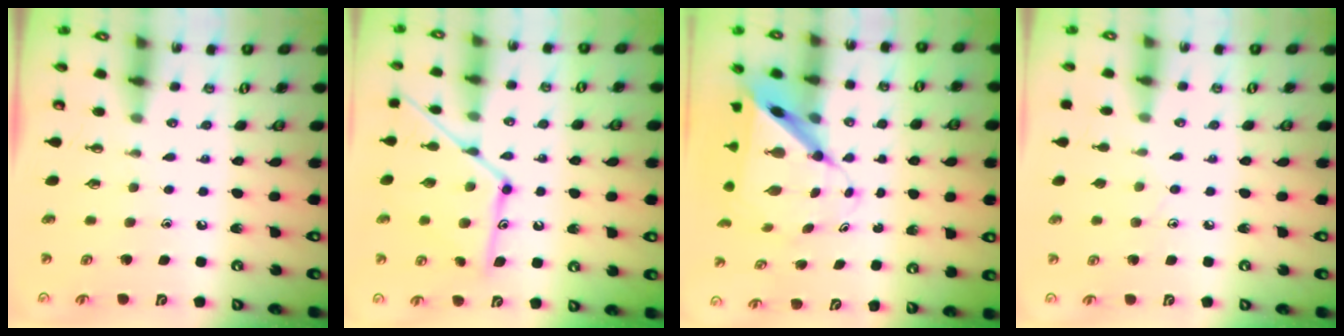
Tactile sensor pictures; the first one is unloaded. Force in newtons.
{"total": 15.1, "press": 15.1, "slide": 1.0}
{"total": 8.7, "press": 8.7, "slide": 0.8}
{"total": 5.7, "press": 5.7, "slide": 0.7}